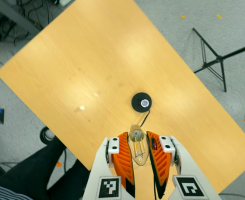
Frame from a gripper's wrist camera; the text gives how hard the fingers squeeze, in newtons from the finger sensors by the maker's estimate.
{"total": 20.9, "left": 23.9, "right": 17.8}